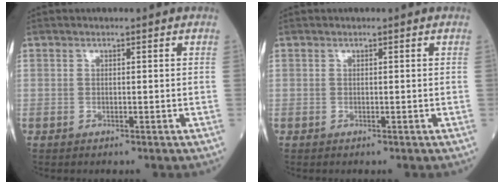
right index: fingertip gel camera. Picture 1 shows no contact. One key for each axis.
{"total": 0.0}